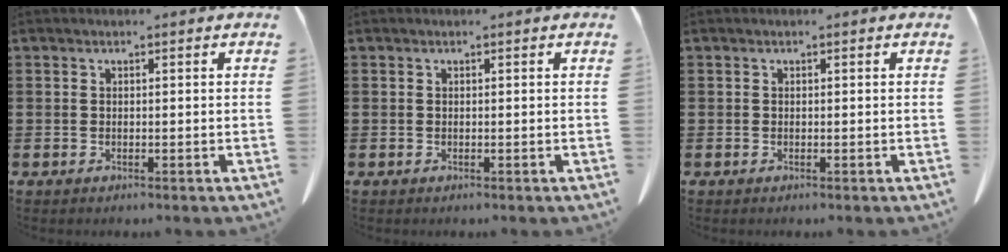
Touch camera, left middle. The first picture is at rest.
{"total": 0.0}
{"total": 0.0}